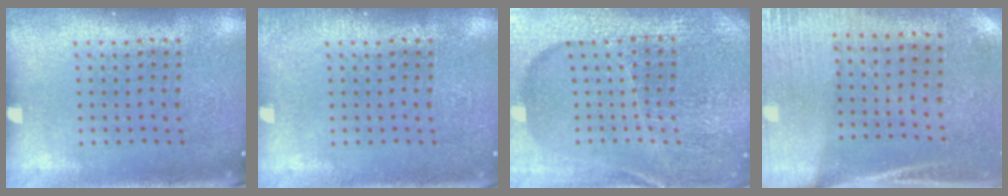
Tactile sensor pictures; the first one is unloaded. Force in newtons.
{"total": 0.9, "press": 0.9, "slide": 0.2}
{"total": 5.3, "press": 4.8, "slide": 2.2}
{"total": 2.7, "press": 2.4, "slide": 1.3}